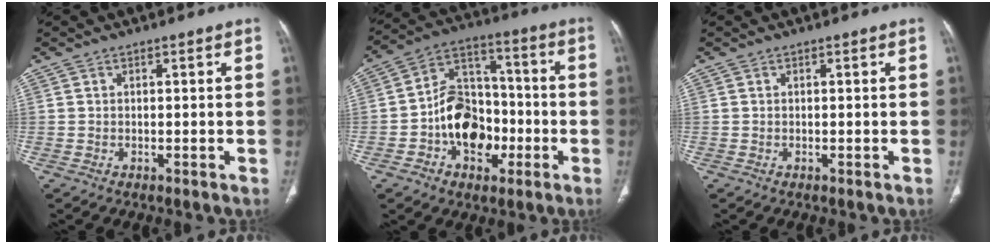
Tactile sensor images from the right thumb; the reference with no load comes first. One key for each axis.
{"total": 14.2, "fx": -3.9, "fy": 10.4, "fz": 8.9, "tx": -0.099, "ty": 0.045, "tz": -0.066}
{"total": 0.0}